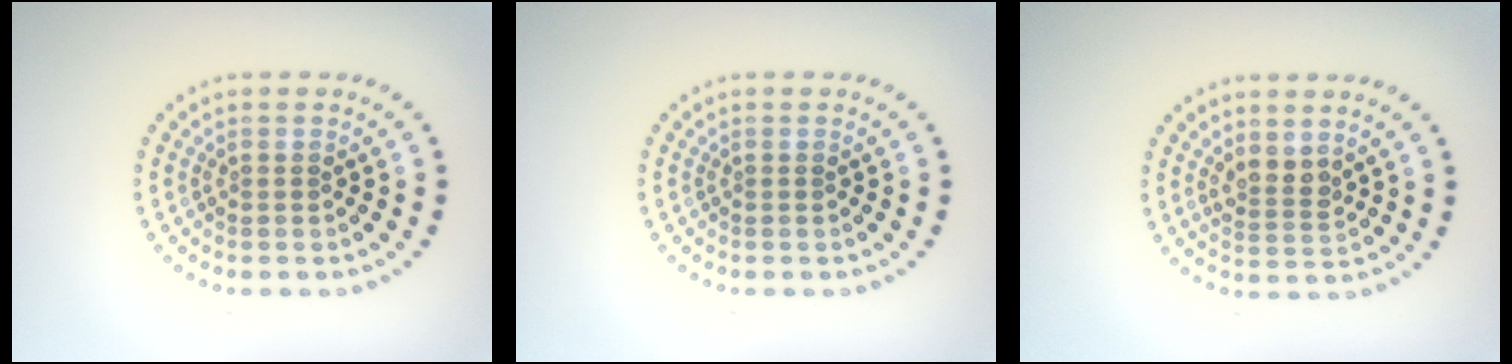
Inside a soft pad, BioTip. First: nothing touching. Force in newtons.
{"total": 0.0}
{"total": 2.1, "press": 1.7, "slide": 1.2}